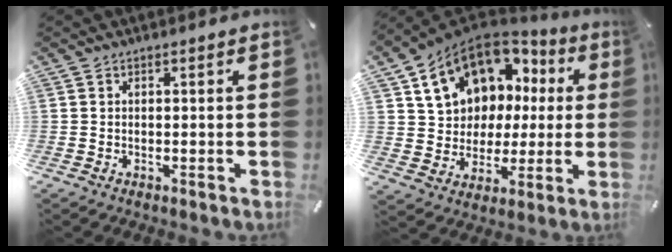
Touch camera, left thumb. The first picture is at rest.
{"total": 14.8, "force": [7.5, 11.3, 5.7], "torque": [-0.112, -0.050, 0.149]}